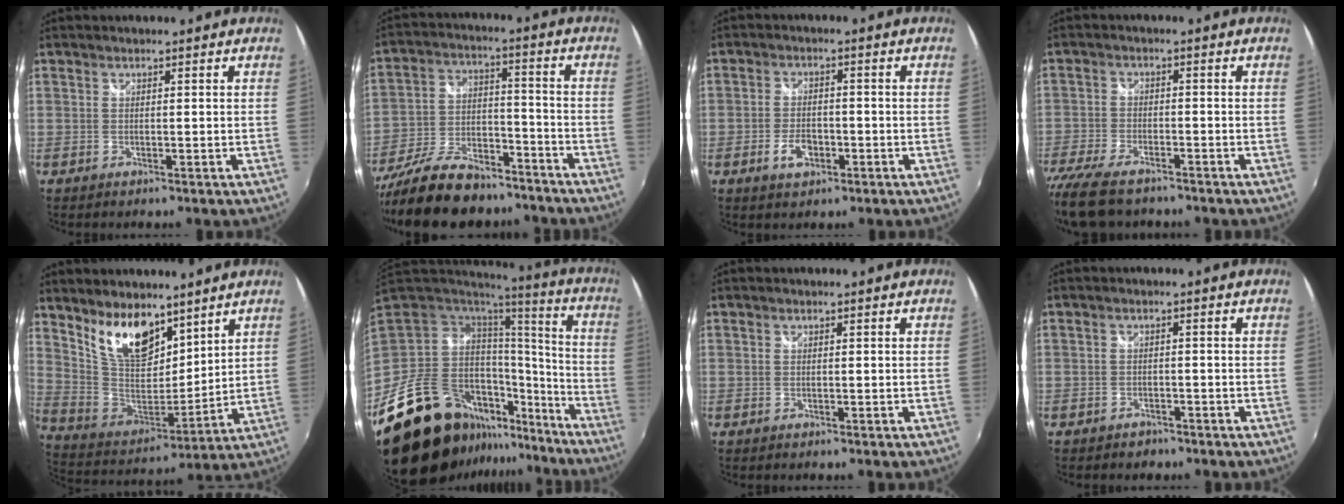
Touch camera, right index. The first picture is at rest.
{"total": 20.1, "force": [-16.0, 8.1, 9.0], "torque": [-0.188, 0.001, -0.250]}
{"total": 4.9, "force": [-2.1, 2.8, 3.4], "torque": [-0.074, -0.002, -0.035]}
{"total": 14.1, "force": [-11.1, 5.3, 6.9], "torque": [-0.175, -0.042, -0.201]}
{"total": 14.2, "force": [9.3, 6.8, 8.3], "torque": [-0.161, -0.001, 0.188]}
{"total": 25.3, "force": [-17.2, 13.3, 12.9], "torque": [-0.224, 0.016, -0.256]}
{"total": 0.0}
{"total": 2.9, "force": [-2.3, 1.7, 0.3], "torque": [-0.015, -0.004, -0.036]}